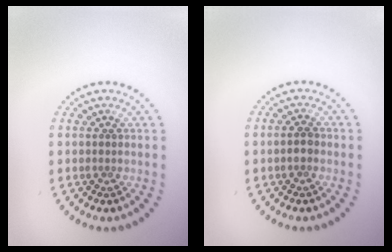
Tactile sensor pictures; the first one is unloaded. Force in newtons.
{"total": 1.2, "press": 1.2, "slide": 0.2}